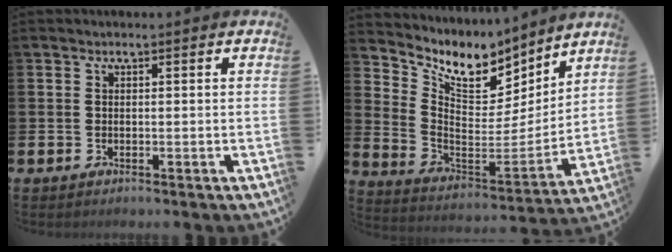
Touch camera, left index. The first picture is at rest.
{"total": 9.6, "force": [8.2, 3.9, 3.0], "torque": [-0.093, -0.061, 0.145]}